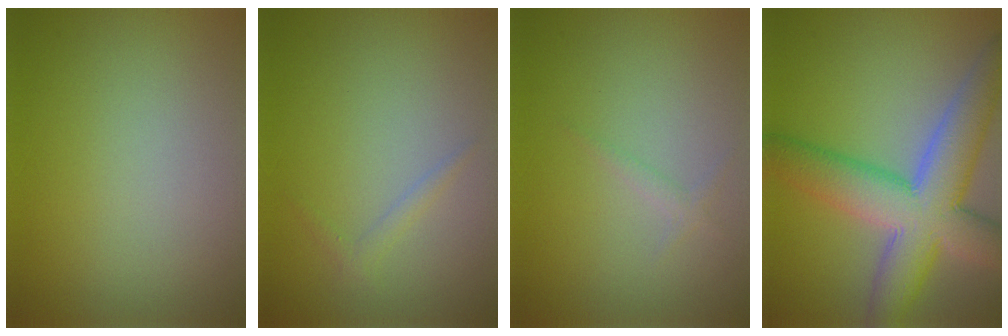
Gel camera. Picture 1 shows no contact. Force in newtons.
{"total": 0.9, "press": 0.9, "slide": 0.0}
{"total": 0.8, "press": 0.8, "slide": 0.1}
{"total": 9.5, "press": 9.5, "slide": 0.5}